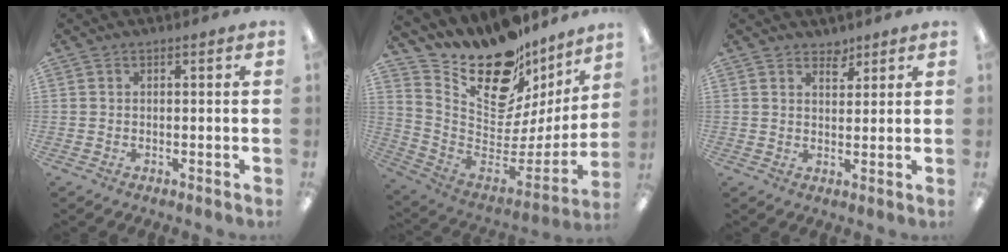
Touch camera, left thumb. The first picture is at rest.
{"total": 19.4, "force": [14.7, 9.6, 8.2], "torque": [-0.124, -0.126, 0.262]}
{"total": 3.1, "force": [2.7, 1.5, 0.5], "torque": [0.010, -0.022, 0.047]}